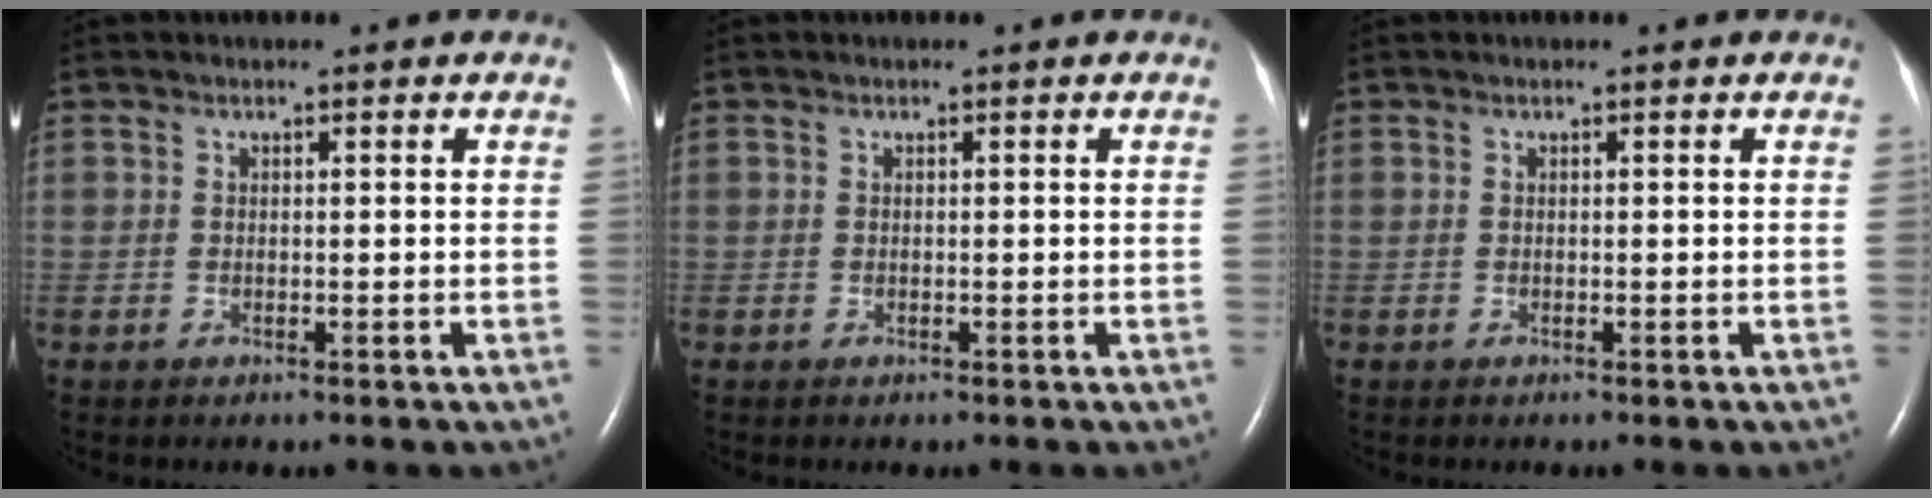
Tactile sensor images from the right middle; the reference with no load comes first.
{"total": 0.0}
{"total": 0.0}